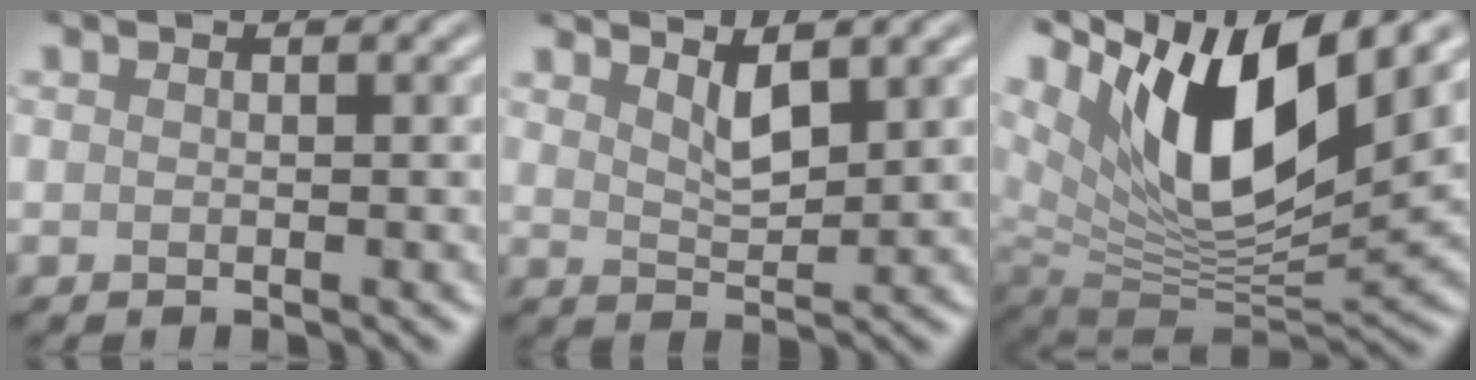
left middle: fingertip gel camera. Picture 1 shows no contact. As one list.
[{"total": 2.6, "force": [1.8, 0.7, 1.8], "torque": [-0.031, -0.008, 0.034]}, {"total": 13.8, "force": [6.4, 5.2, 11.1], "torque": [-0.196, -0.004, 0.118]}]